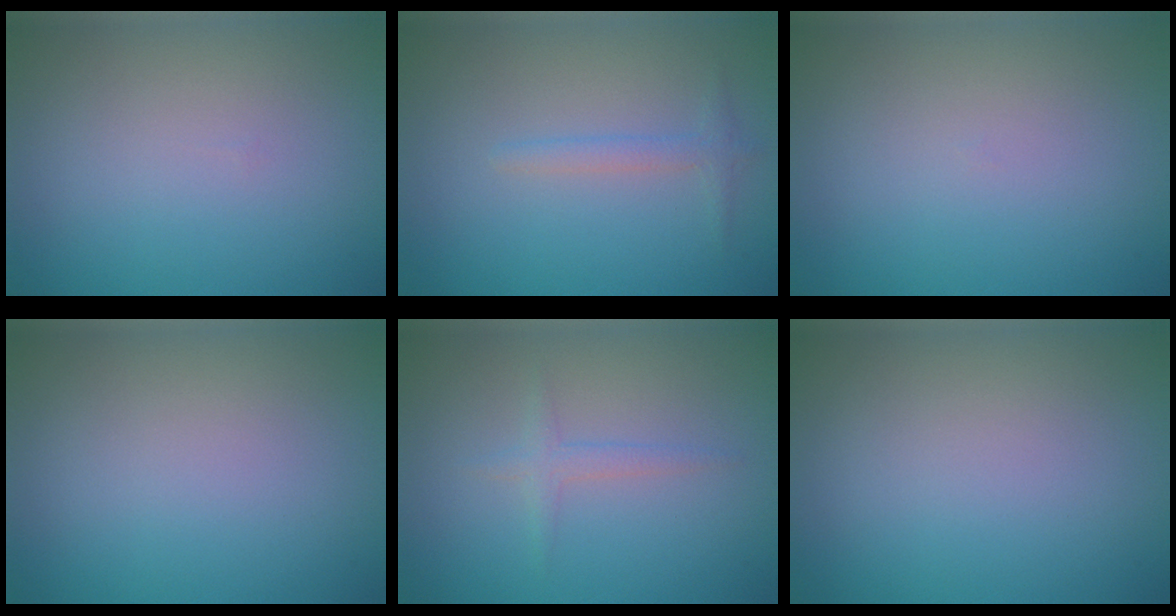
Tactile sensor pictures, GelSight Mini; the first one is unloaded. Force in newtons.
{"total": 1.4, "press": 1.4, "slide": 0.0}
{"total": 0.0}
{"total": 0.0}
{"total": 1.3, "press": 1.3, "slide": 0.1}
{"total": 0.0}